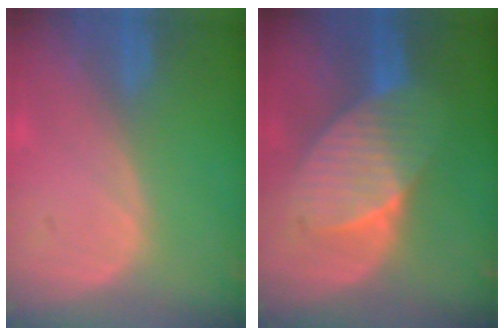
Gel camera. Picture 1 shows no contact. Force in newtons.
{"total": 7.5, "press": 7.5, "slide": 0.2}